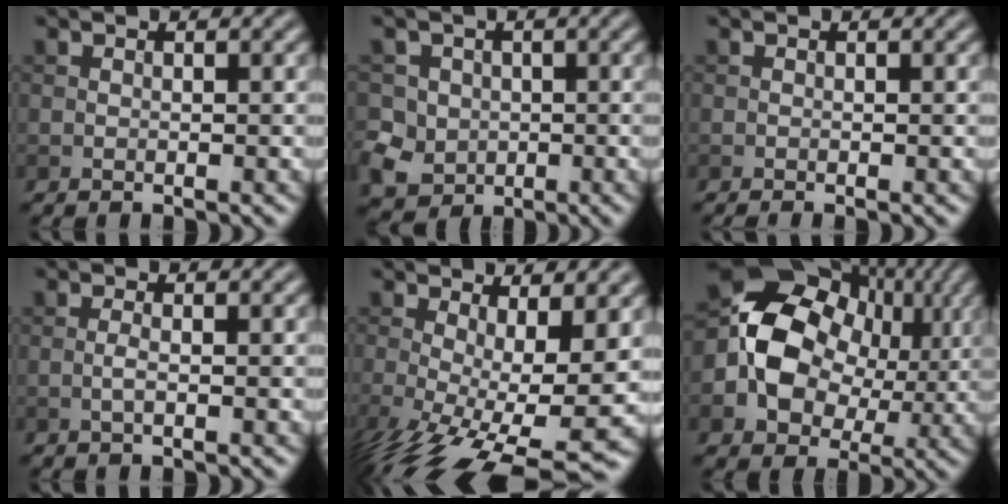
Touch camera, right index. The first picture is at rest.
{"total": 5.5, "force": [-1.3, 5.1, 1.7], "torque": [-0.039, 0.000, -0.045]}
{"total": 0.6, "force": [-0.3, 0.2, 0.5], "torque": [-0.005, -0.004, -0.008]}
{"total": 1.0, "force": [-0.3, 0.2, 1.0], "torque": [-0.021, 0.000, -0.008]}
{"total": 11.8, "force": [-3.6, 3.6, 10.6], "torque": [-0.178, -0.029, -0.048]}
{"total": 12.4, "force": [0.3, 9.9, 7.4], "torque": [-0.121, 0.007, -0.004]}